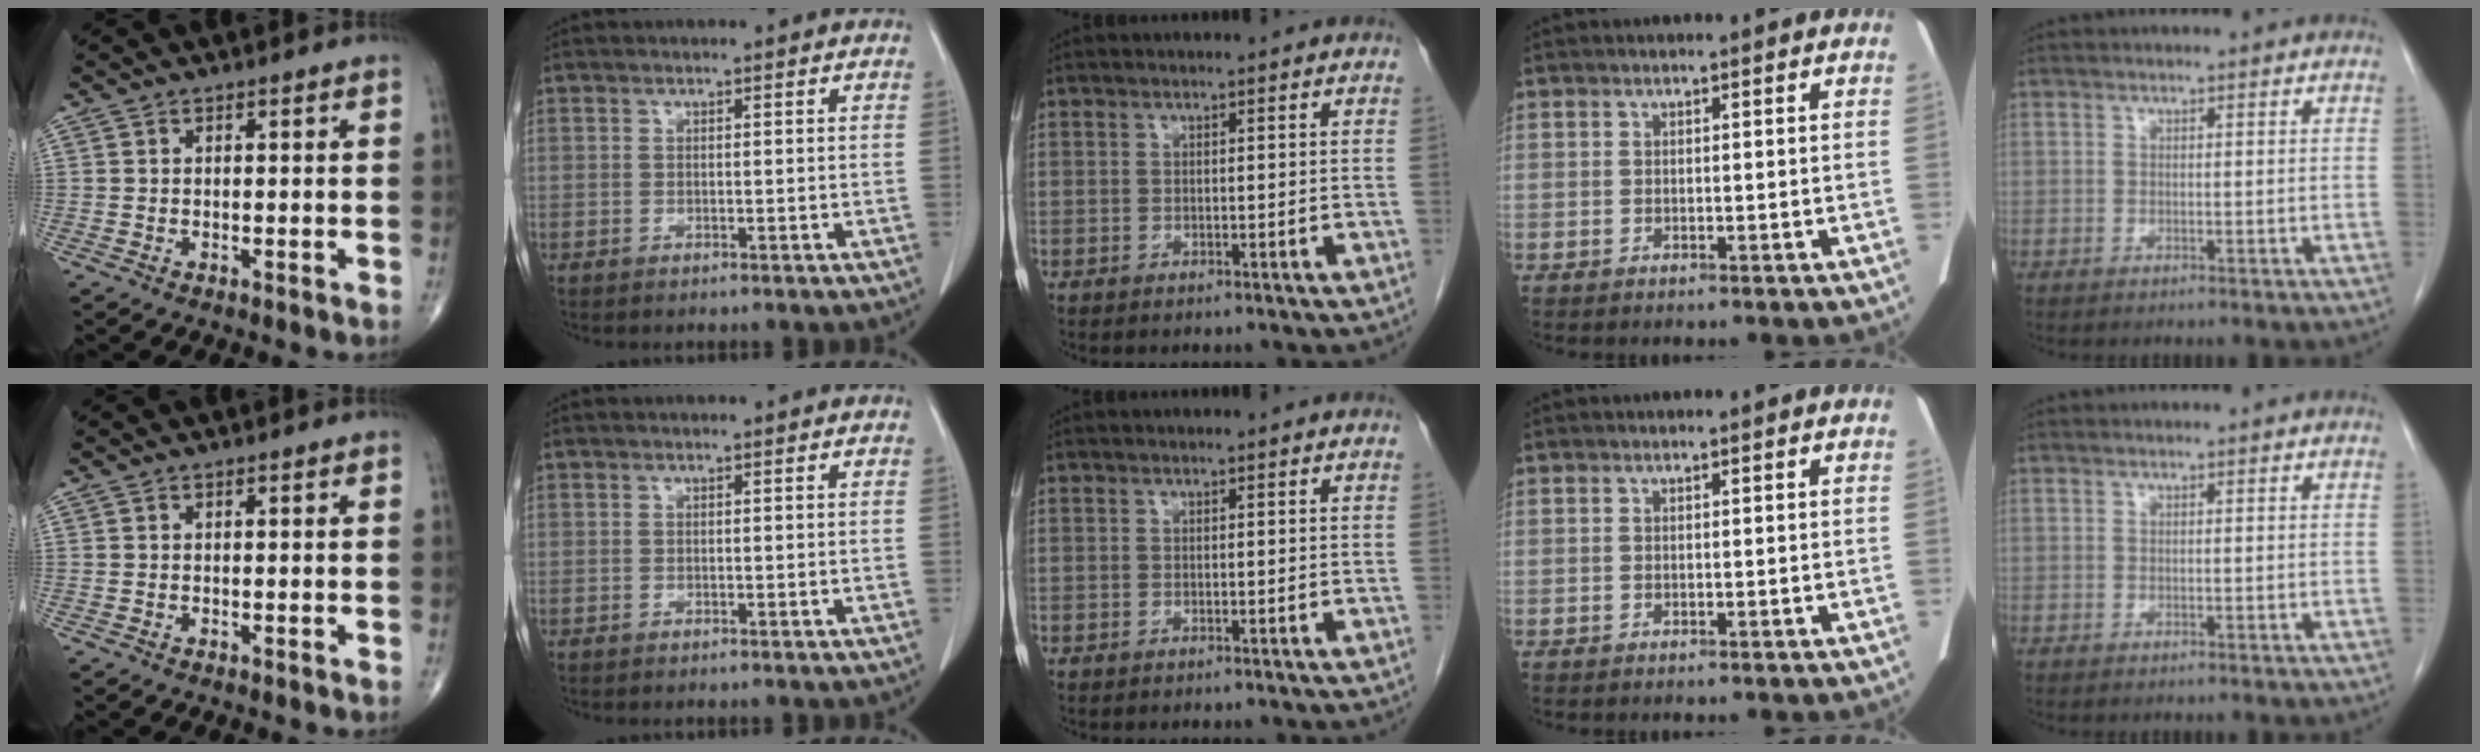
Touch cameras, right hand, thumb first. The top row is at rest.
{}